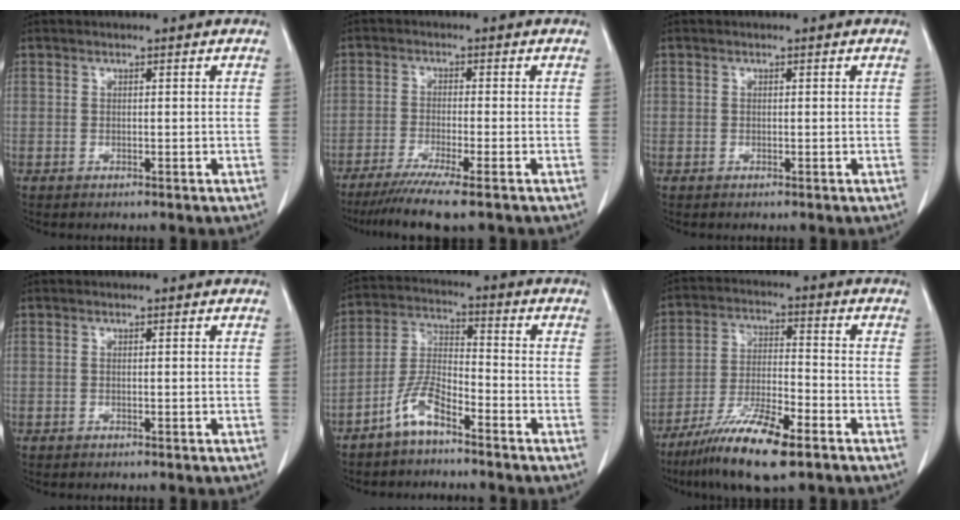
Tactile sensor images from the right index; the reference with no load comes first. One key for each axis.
{"total": 7.7, "fx": -5.9, "fy": -0.6, "fz": 5.0, "tx": -0.074, "ty": -0.020, "tz": -0.094}
{"total": 1.7, "fx": -0.7, "fy": 0.6, "fz": 1.4, "tx": -0.024, "ty": 0.002, "tz": -0.012}
{"total": 0.0}
{"total": 6.7, "fx": -4.8, "fy": 1.8, "fz": 4.3, "tx": -0.103, "ty": 0.003, "tz": -0.100}
{"total": 12.2, "fx": -8.0, "fy": 1.9, "fz": 9.1, "tx": -0.174, "ty": -0.024, "tz": -0.142}